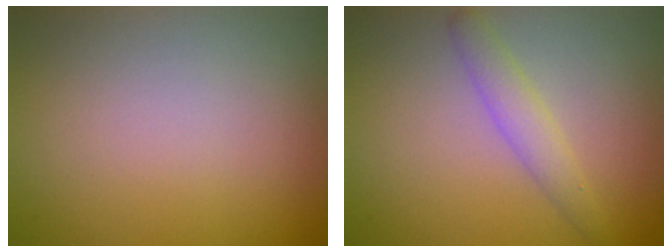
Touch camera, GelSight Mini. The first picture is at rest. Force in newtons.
{"total": 2.1, "press": 2.1, "slide": 0.0}